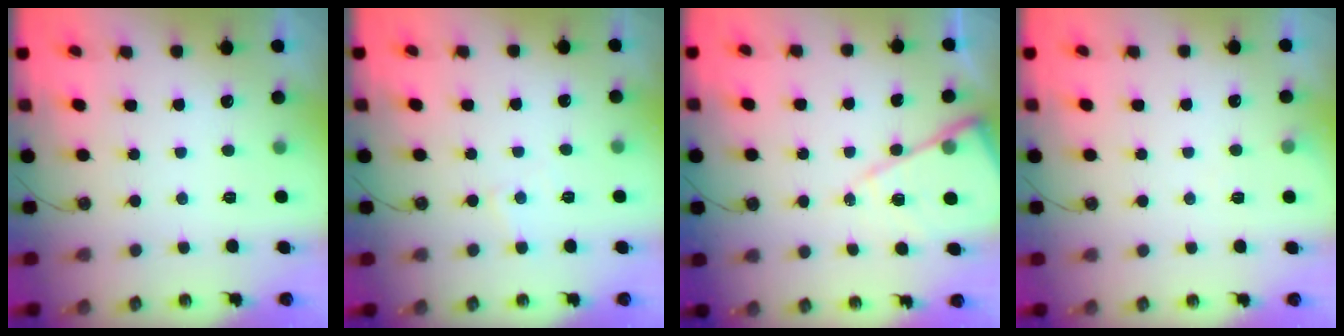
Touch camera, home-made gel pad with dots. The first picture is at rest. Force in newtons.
{"total": 3.8, "press": 3.7, "slide": 0.5}
{"total": 11.7, "press": 11.7, "slide": 1.1}
{"total": 3.8, "press": 3.8, "slide": 0.7}